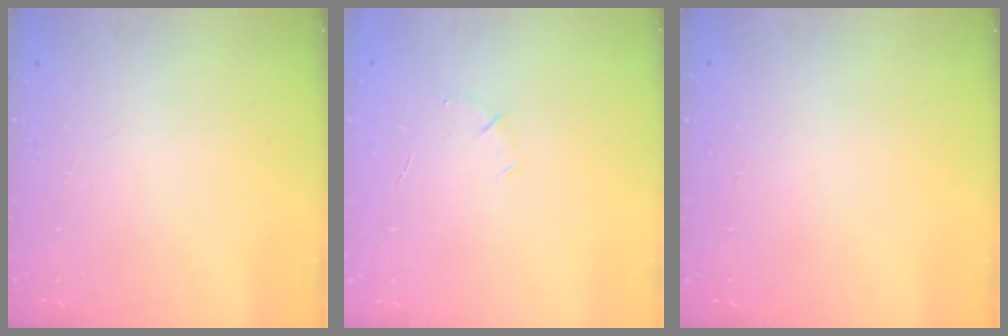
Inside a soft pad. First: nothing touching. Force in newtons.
{"total": 5.0, "press": 4.9, "slide": 1.3}
{"total": 0.0}